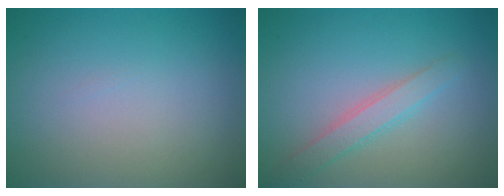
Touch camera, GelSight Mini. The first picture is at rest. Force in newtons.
{"total": 2.2, "press": 2.2, "slide": 0.1}